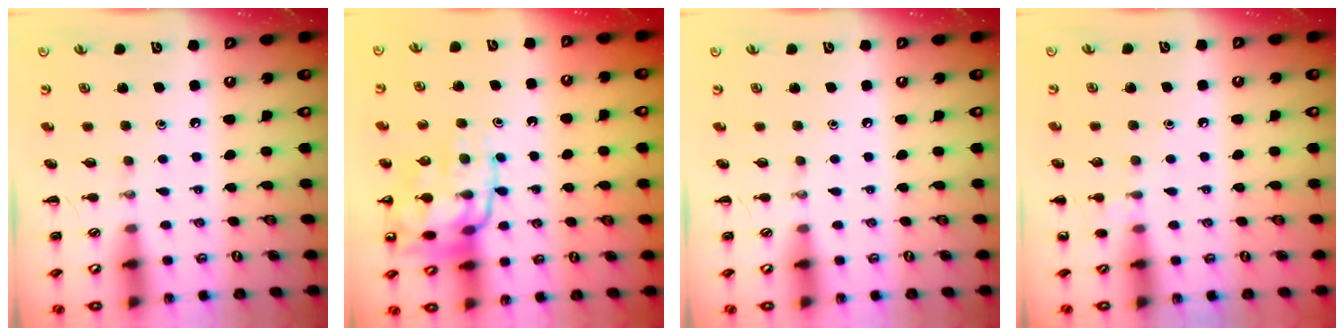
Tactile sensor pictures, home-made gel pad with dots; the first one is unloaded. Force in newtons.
{"total": 16.1, "press": 16.0, "slide": 1.9}
{"total": 0.0}
{"total": 5.4, "press": 5.1, "slide": 1.7}